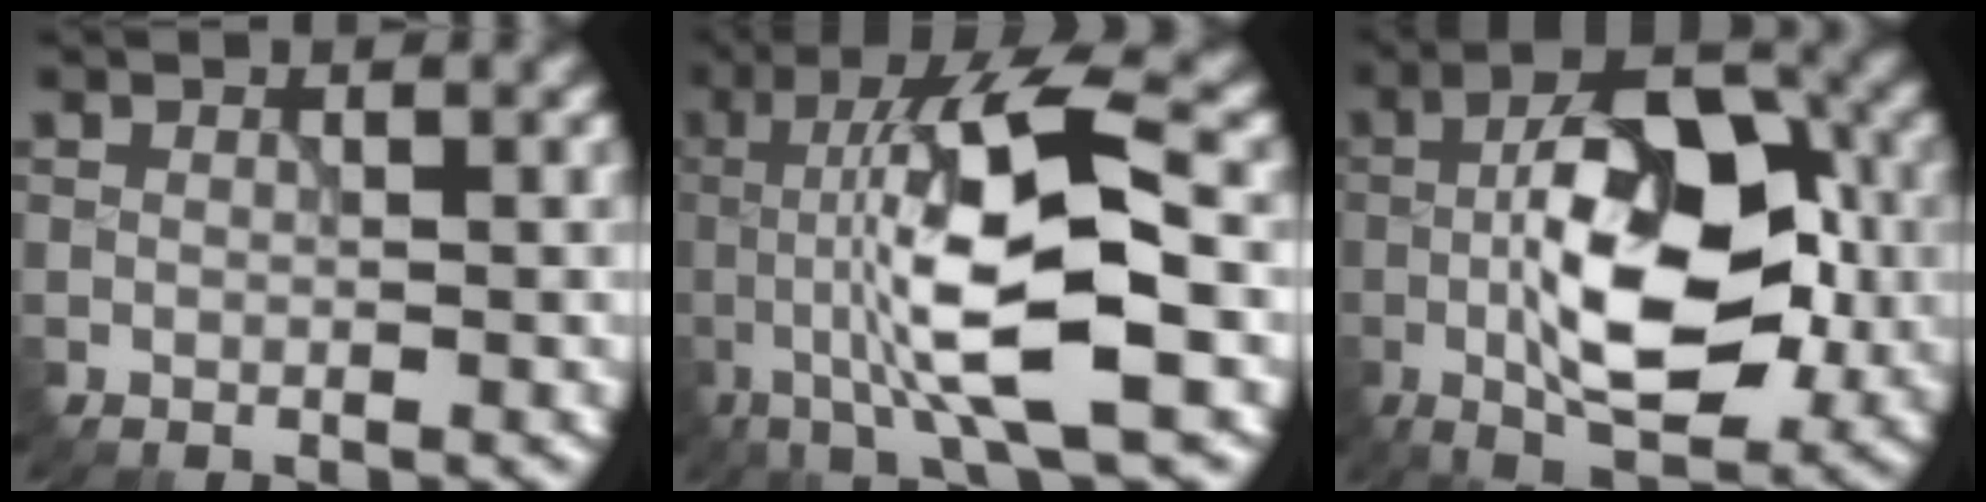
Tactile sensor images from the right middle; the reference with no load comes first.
{"total": 10.9, "force": [-1.4, 2.3, 10.6], "torque": [-0.186, 0.012, -0.028]}
{"total": 11.7, "force": [-1.5, 5.4, 10.3], "torque": [-0.174, 0.012, -0.033]}